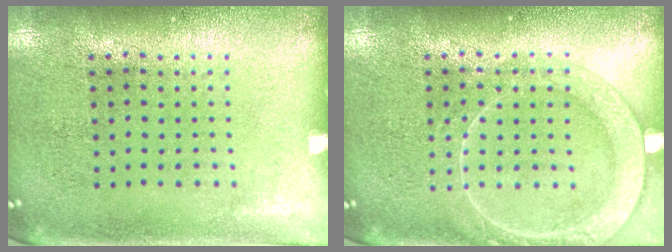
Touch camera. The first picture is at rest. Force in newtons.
{"total": 2.7, "press": 2.6, "slide": 0.3}